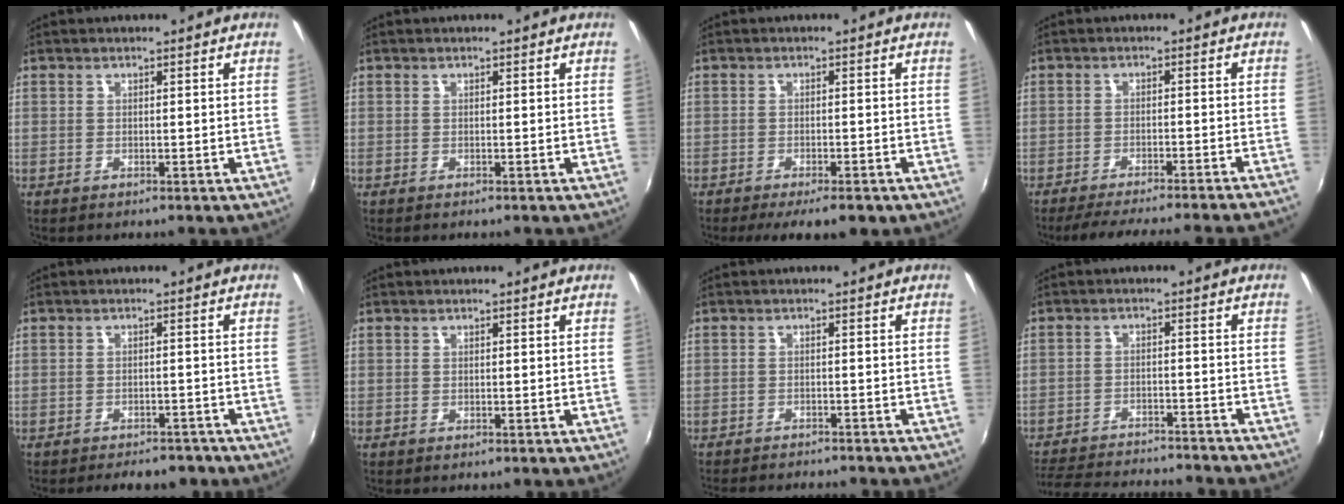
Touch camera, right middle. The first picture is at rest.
{"total": 0.0}
{"total": 7.6, "force": [-5.8, 1.9, 4.6], "torque": [-0.099, -0.024, -0.083]}
{"total": 16.0, "force": [-14.5, -0.7, 6.8], "torque": [-0.124, -0.019, -0.201]}
{"total": 7.7, "force": [-6.4, 3.1, 2.9], "torque": [-0.069, -0.006, -0.081]}
{"total": 0.0}
{"total": 9.4, "force": [-8.5, 1.4, 3.7], "torque": [-0.085, -0.016, -0.121]}
{"total": 19.9, "force": [-17.7, 3.3, 8.4], "torque": [-0.170, -0.019, -0.246]}